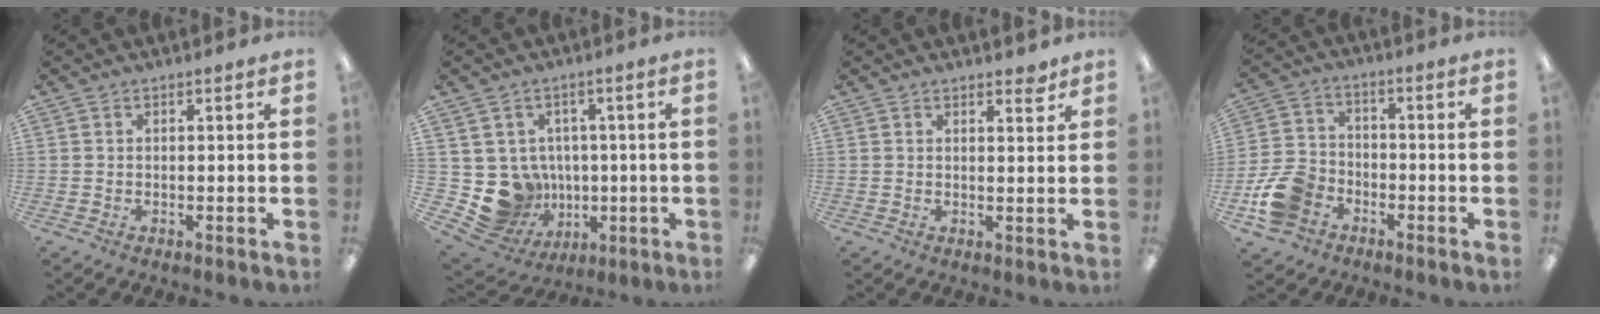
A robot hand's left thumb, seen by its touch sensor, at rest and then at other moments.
{"total": 10.4, "force": [-1.4, 10.0, 2.6], "torque": [-0.073, -0.006, -0.010]}
{"total": 2.7, "force": [2.2, 0.7, 1.3], "torque": [-0.006, -0.013, 0.034]}
{"total": 10.7, "force": [-5.0, 7.8, 5.2], "torque": [-0.119, 0.034, -0.091]}